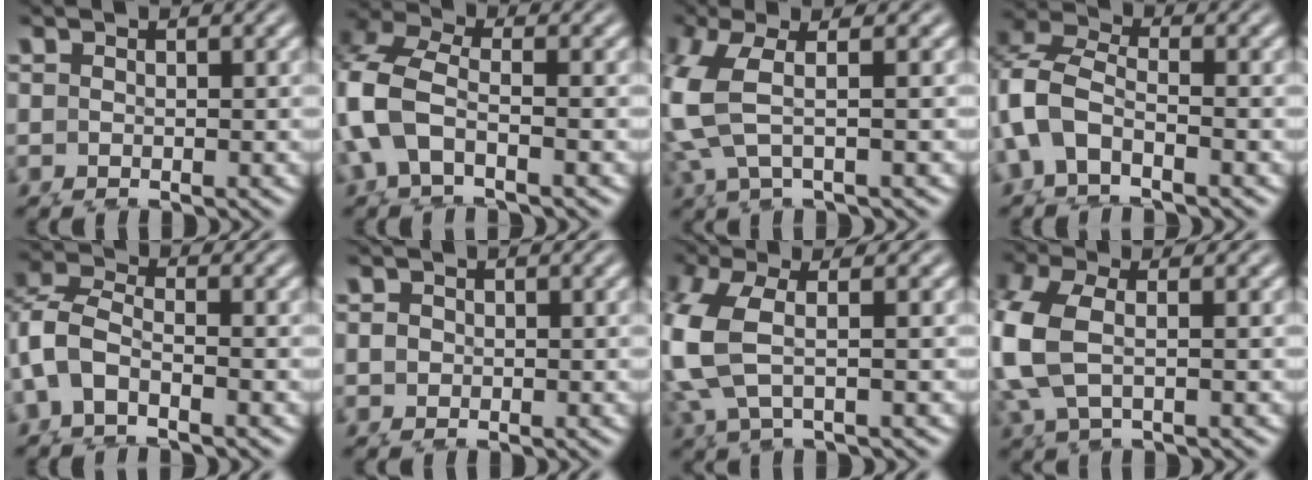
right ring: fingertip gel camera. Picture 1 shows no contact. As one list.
[{"total": 6.5, "force": [0.2, 5.4, 3.7], "torque": [-0.133, -0.033, 0.013]}, {"total": 6.7, "force": [2.8, 3.6, 5.0], "torque": [-0.115, 0.020, 0.037]}, {"total": 8.7, "force": [-0.1, 7.6, 4.2], "torque": [-0.134, -0.033, 0.001]}, {"total": 7.4, "force": [-0.3, 6.6, 3.3], "torque": [-0.106, -0.025, -0.009]}, {"total": 0.6, "force": [0.1, 0.5, -0.2], "torque": [0.001, -0.014, 0.009]}, {"total": 6.6, "force": [2.1, 4.1, 4.7], "torque": [-0.119, 0.010, 0.031]}, {"total": 5.7, "force": [1.1, 4.1, 3.7], "torque": [-0.114, -0.012, 0.026]}]